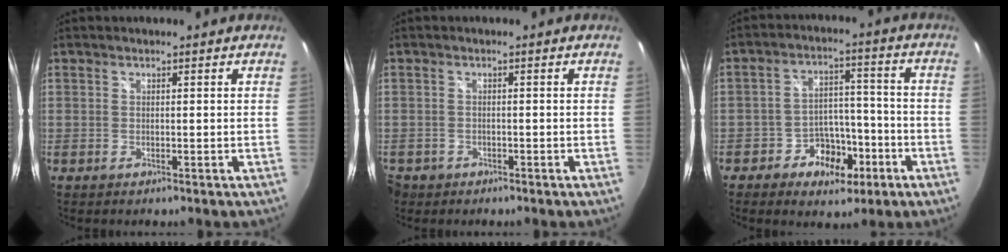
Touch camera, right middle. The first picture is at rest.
{"total": 4.6, "force": [-2.2, 3.8, 1.4], "torque": [-0.045, -0.005, -0.036]}
{"total": 9.7, "force": [-5.0, 6.6, 5.0], "torque": [-0.095, 0.022, -0.069]}